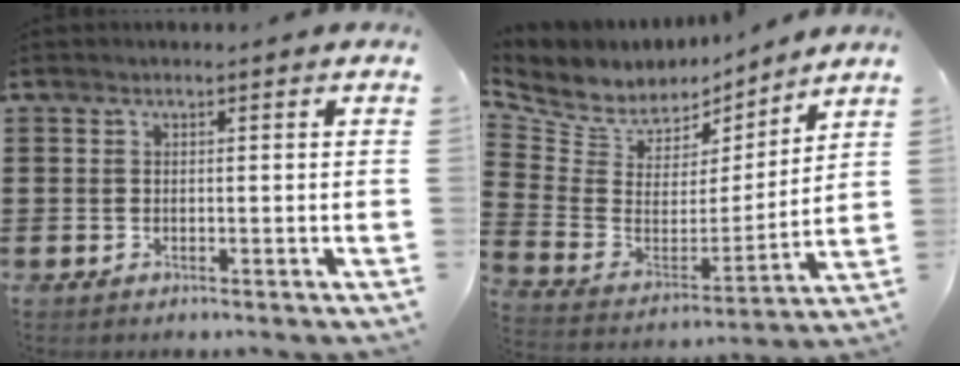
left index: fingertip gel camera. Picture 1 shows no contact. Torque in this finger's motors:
{"motor_torque": [1.15, -0.99, 0.09, 0.03]}